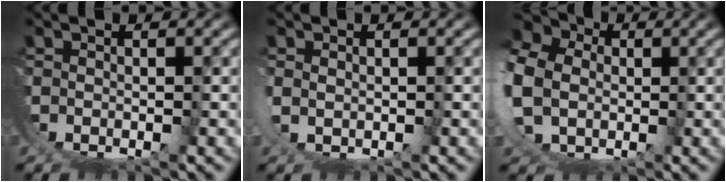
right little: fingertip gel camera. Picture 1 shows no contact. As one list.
[{"total": 1.2, "force": [0.8, 0.0, 0.9], "torque": [-0.033, -0.012, 0.026]}, {"total": 10.6, "force": [2.6, 8.2, 6.2], "torque": [-0.141, -0.002, 0.034]}]